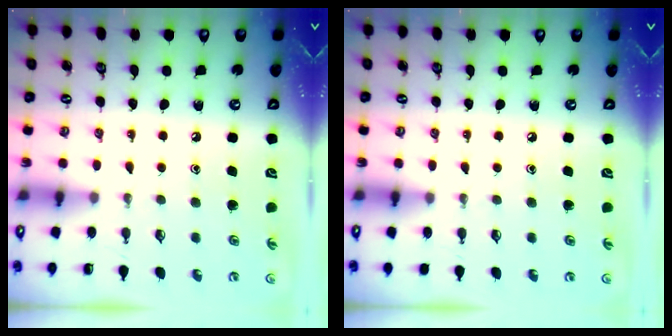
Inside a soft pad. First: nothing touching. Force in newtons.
{"total": 2.8, "press": 2.8, "slide": 0.5}